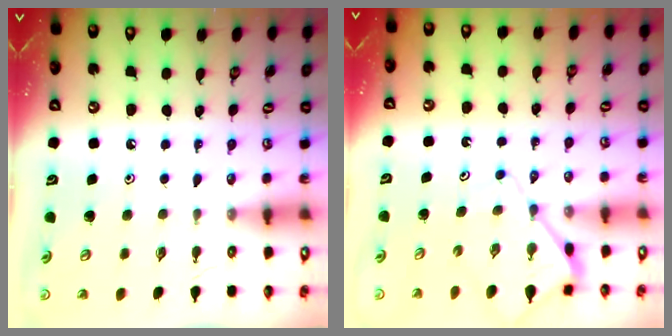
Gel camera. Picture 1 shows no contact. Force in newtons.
{"total": 6.3, "press": 6.3, "slide": 0.7}